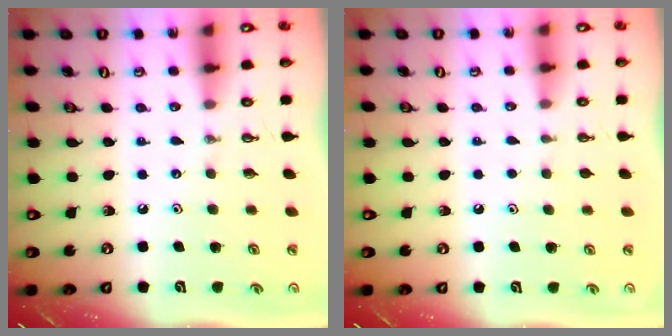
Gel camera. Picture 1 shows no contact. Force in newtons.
{"total": 1.2, "press": 0.5, "slide": 1.0}